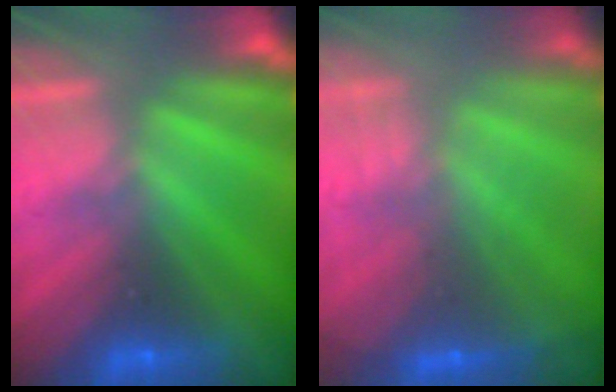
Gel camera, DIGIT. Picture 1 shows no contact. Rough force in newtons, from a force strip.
{"total": 7.4}